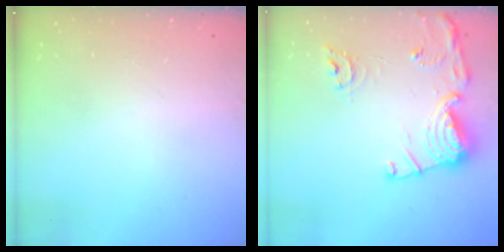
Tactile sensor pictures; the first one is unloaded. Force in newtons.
{"total": 15.1, "press": 15.0, "slide": 1.6}